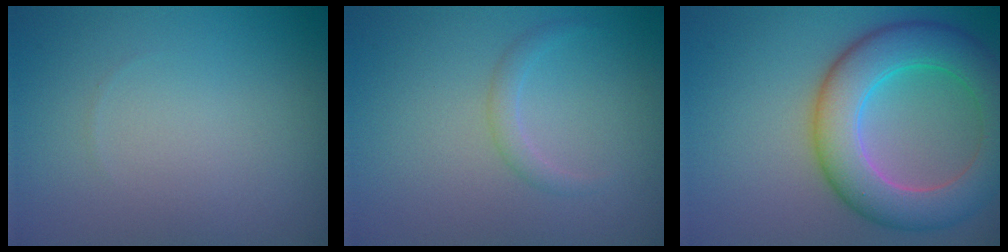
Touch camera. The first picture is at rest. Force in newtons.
{"total": 1.2, "press": 1.2, "slide": 0.1}
{"total": 8.2, "press": 8.1, "slide": 0.3}